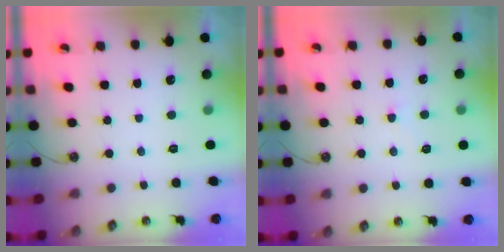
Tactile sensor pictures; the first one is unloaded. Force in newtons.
{"total": 0.7, "press": 0.5, "slide": 0.5}